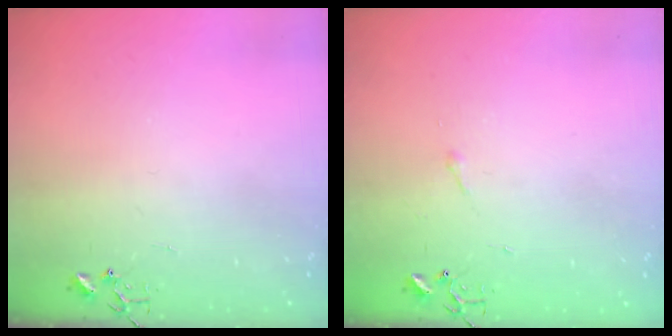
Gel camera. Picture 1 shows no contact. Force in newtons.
{"total": 2.9, "press": 2.9, "slide": 0.5}